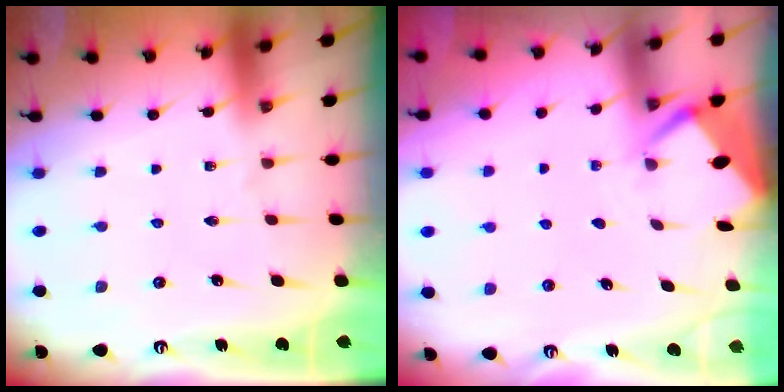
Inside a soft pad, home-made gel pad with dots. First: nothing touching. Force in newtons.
{"total": 2.6, "press": 2.6, "slide": 0.3}